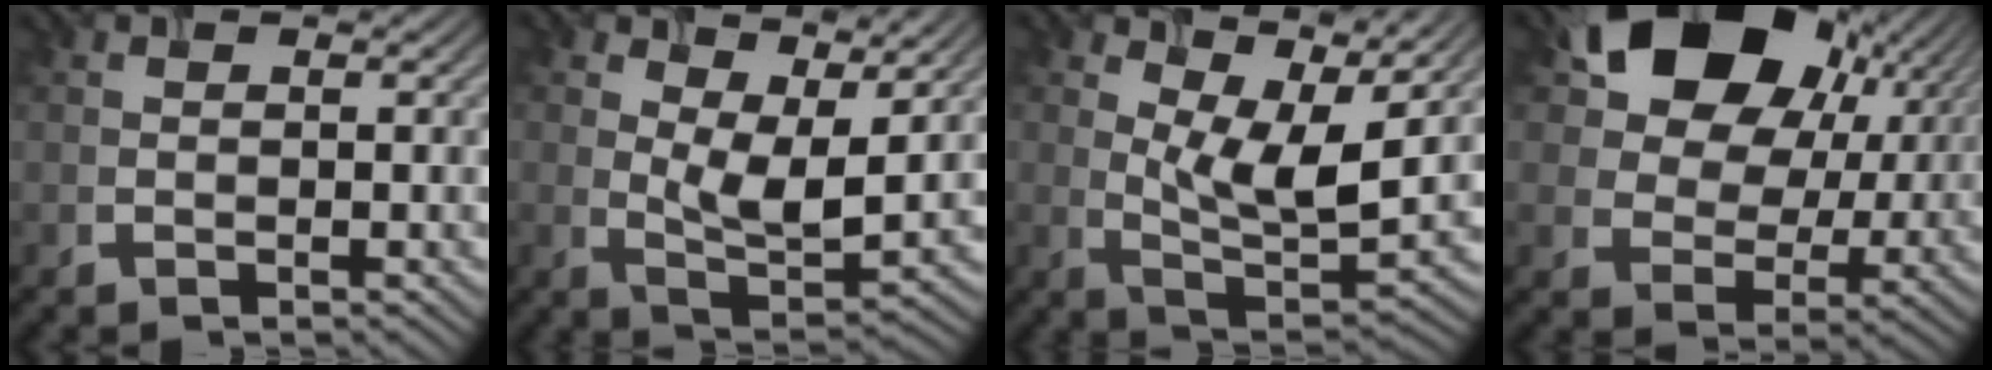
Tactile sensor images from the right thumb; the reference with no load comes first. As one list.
[{"total": 6.9, "force": [3.4, 3.2, 5.0], "torque": [-0.097, -0.013, 0.059]}, {"total": 8.8, "force": [4.5, 3.5, 6.7], "torque": [-0.136, -0.013, 0.078]}, {"total": 16.3, "force": [7.4, 11.2, 9.3], "torque": [-0.158, 0.008, 0.129]}]